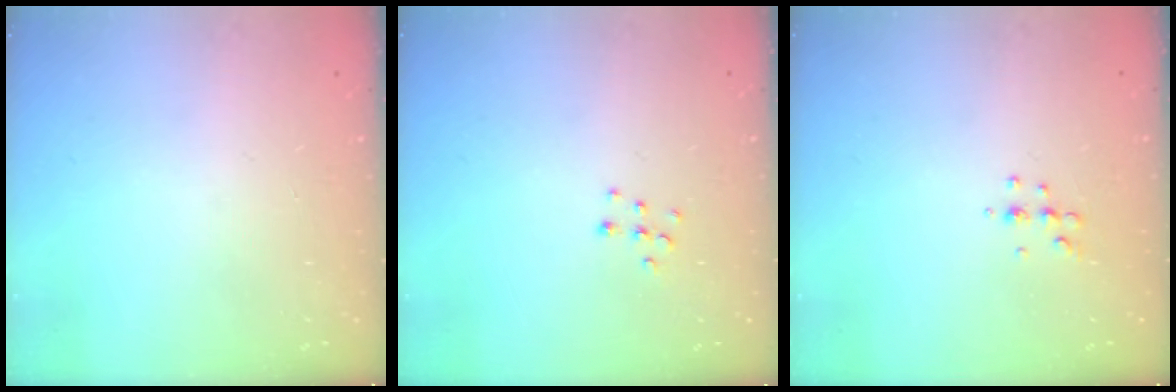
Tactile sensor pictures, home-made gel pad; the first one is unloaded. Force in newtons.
{"total": 5.8, "press": 5.8, "slide": 0.3}
{"total": 4.5, "press": 4.3, "slide": 1.2}